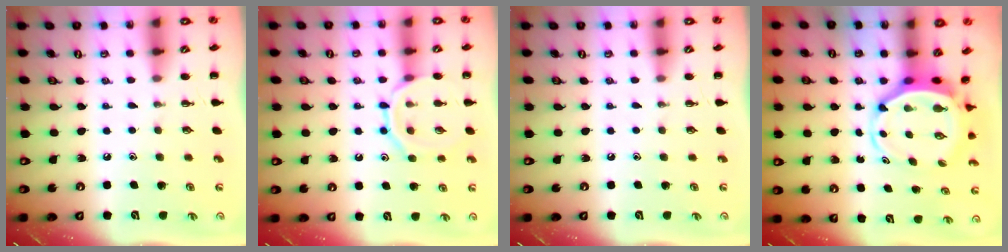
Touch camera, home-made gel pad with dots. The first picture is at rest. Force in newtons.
{"total": 11.4, "press": 11.4, "slide": 0.8}
{"total": 0.0}
{"total": 5.4, "press": 5.2, "slide": 1.2}